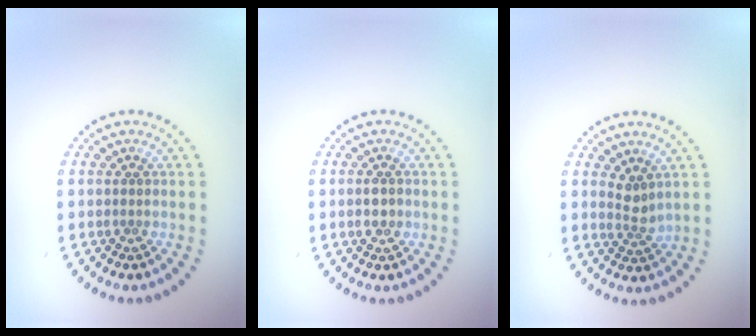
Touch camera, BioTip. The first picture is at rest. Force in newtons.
{"total": 1.5, "press": 1.4, "slide": 0.2}
{"total": 1.8, "press": 1.3, "slide": 1.2}